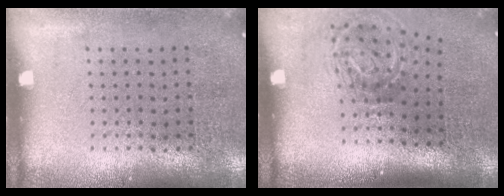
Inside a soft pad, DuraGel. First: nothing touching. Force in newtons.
{"total": 2.1, "press": 1.2, "slide": 1.6}